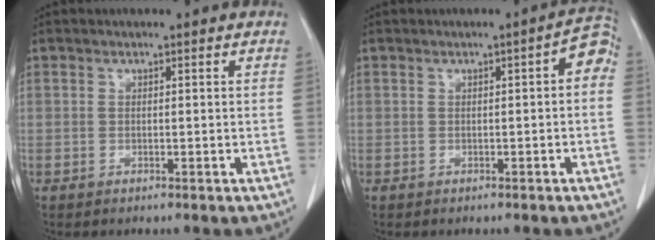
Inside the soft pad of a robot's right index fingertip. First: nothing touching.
{"total": 3.3, "force": [0.0, 0.9, 3.2], "torque": [-0.032, 0.013, -0.006]}